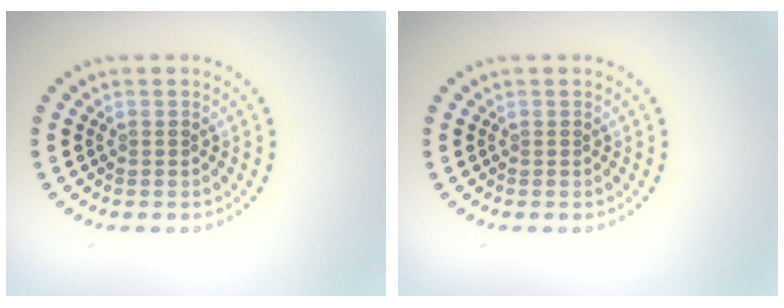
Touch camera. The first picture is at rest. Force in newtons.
{"total": 0.0}